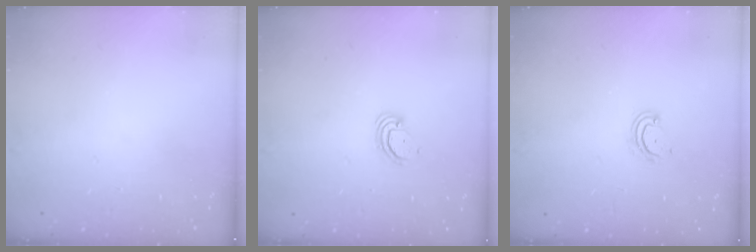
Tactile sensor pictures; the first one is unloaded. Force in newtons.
{"total": 2.9, "press": 2.9, "slide": 0.2}
{"total": 4.0, "press": 4.0, "slide": 0.3}